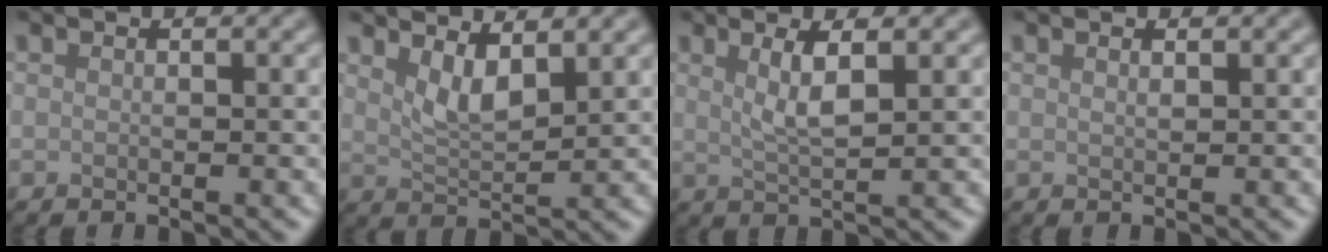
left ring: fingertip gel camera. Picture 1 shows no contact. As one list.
[{"total": 3.0, "force": [1.9, 0.8, 2.1], "torque": [-0.041, -0.010, 0.039]}, {"total": 3.1, "force": [1.2, 0.7, 2.8], "torque": [-0.049, -0.002, 0.024]}, {"total": 0.7, "force": [0.5, 0.1, 0.4], "torque": [-0.005, 0.001, 0.008]}]